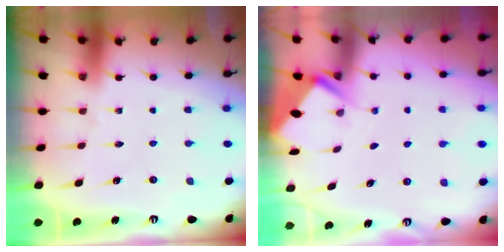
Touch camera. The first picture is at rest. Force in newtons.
{"total": 2.9, "press": 2.9, "slide": 0.3}